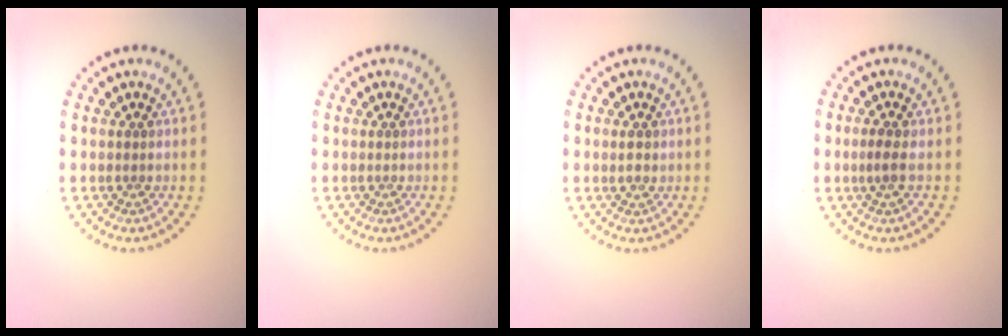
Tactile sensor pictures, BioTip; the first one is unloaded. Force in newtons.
{"total": 0.0}
{"total": 1.1, "press": 1.1, "slide": 0.3}
{"total": 1.2, "press": 0.9, "slide": 0.8}